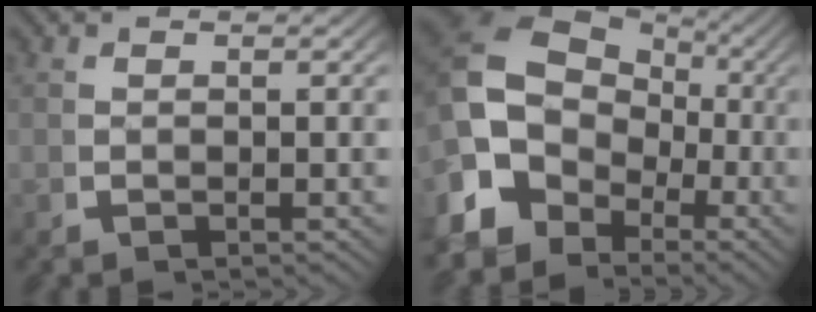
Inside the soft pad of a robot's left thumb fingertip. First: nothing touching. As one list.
[{"total": 12.2, "force": [0.4, 9.1, 8.1], "torque": [-0.174, -0.031, 0.019]}]